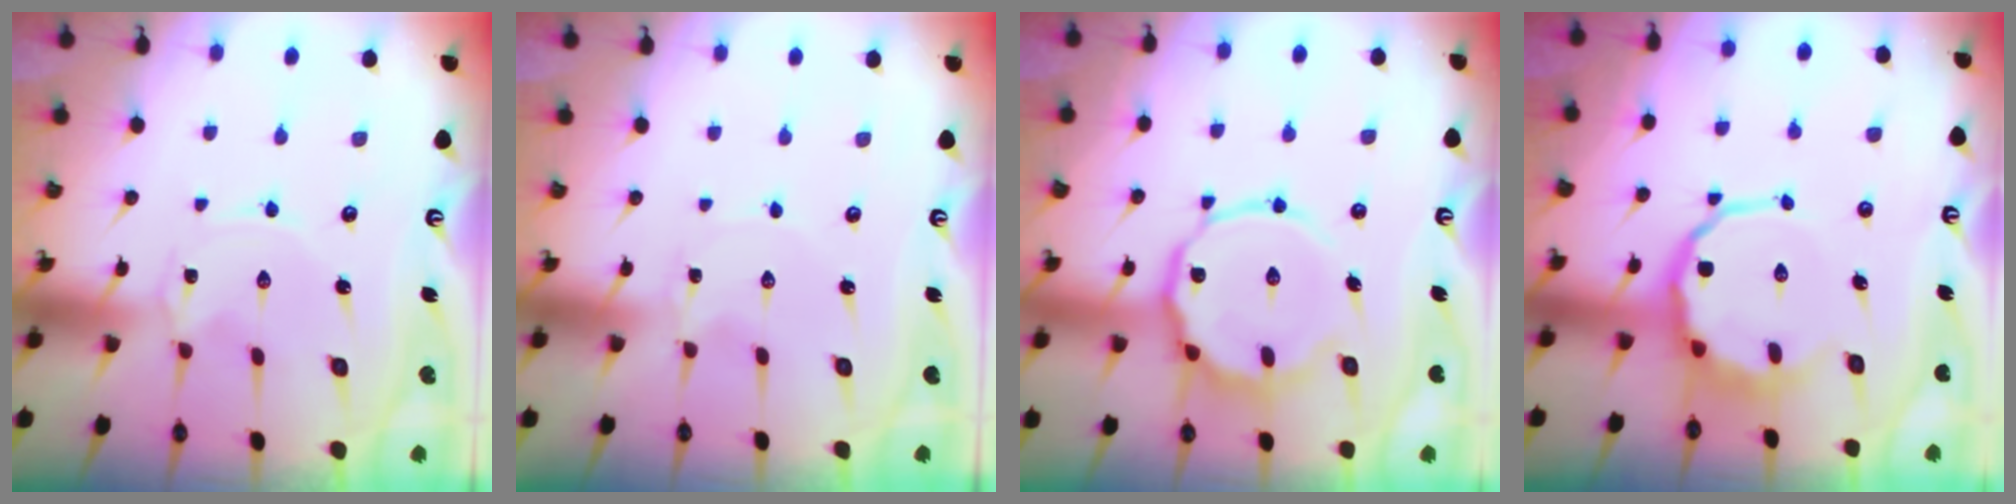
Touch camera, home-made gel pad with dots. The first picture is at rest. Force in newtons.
{"total": 0.0}
{"total": 12.9, "press": 12.8, "slide": 1.2}
{"total": 8.8, "press": 8.2, "slide": 3.1}